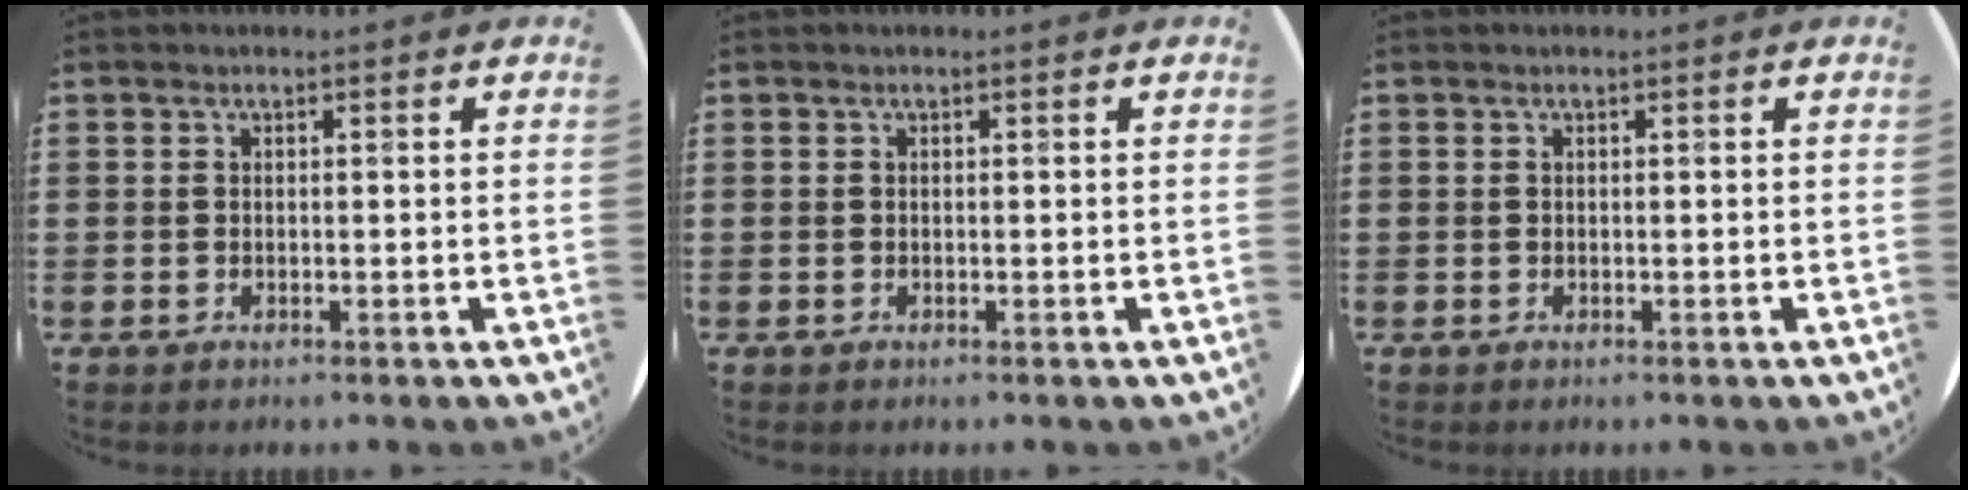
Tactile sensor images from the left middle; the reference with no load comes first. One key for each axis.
{"total": 0.0}
{"total": 0.0}